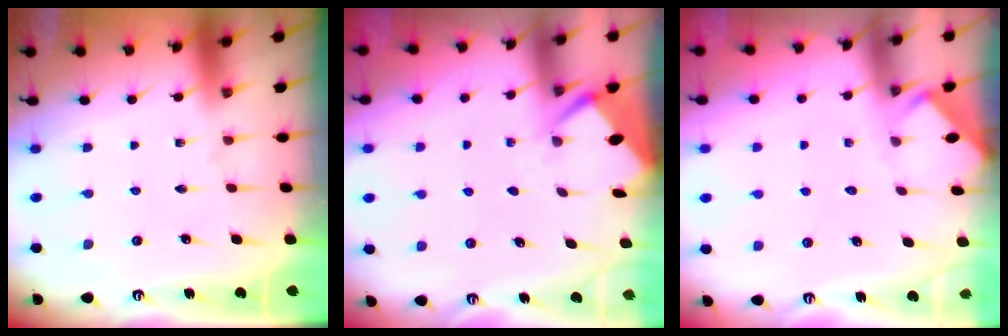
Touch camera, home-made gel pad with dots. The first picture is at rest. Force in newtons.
{"total": 2.8, "press": 2.8, "slide": 0.4}
{"total": 4.2, "press": 4.2, "slide": 0.5}